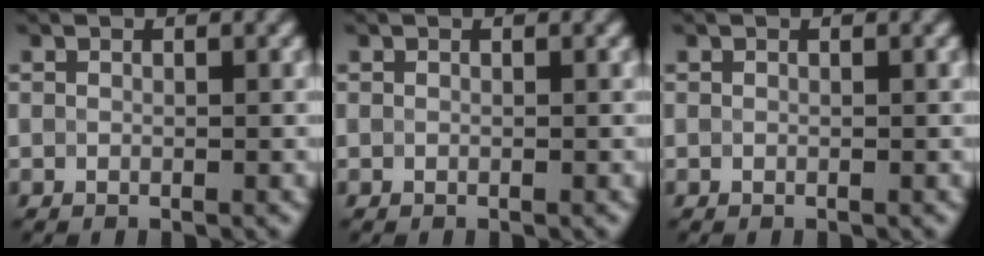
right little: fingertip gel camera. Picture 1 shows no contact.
{"total": 0.0}
{"total": 0.0}